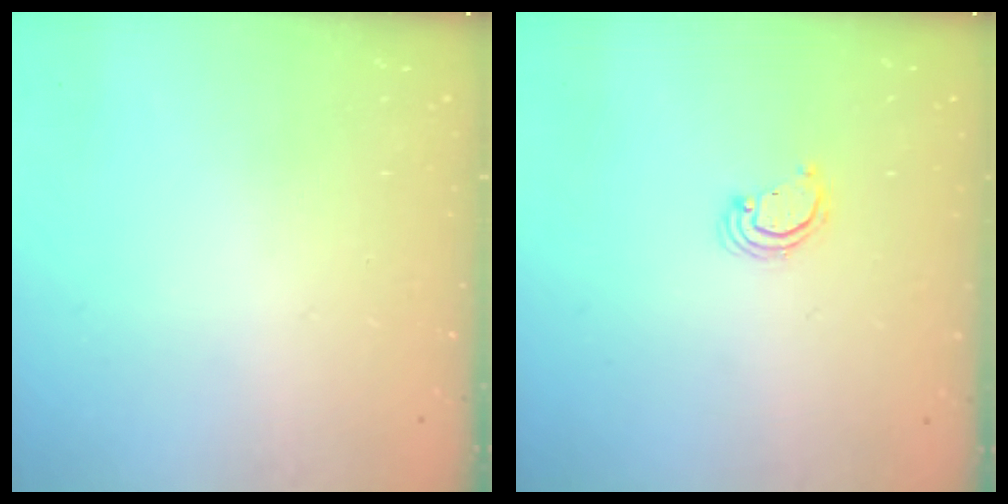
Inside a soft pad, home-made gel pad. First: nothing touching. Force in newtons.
{"total": 2.2, "press": 2.2, "slide": 0.2}